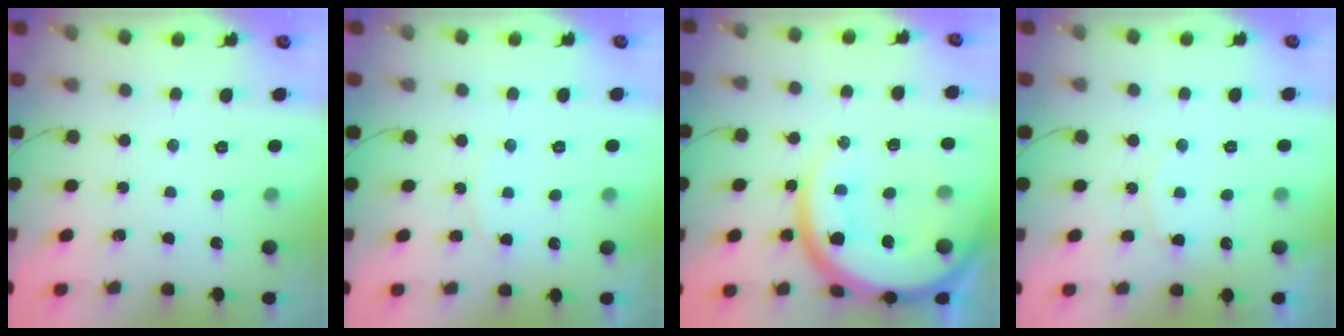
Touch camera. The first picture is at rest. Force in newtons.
{"total": 3.5, "press": 3.4, "slide": 0.5}
{"total": 23.7, "press": 23.6, "slide": 2.7}
{"total": 6.5, "press": 6.5, "slide": 0.7}